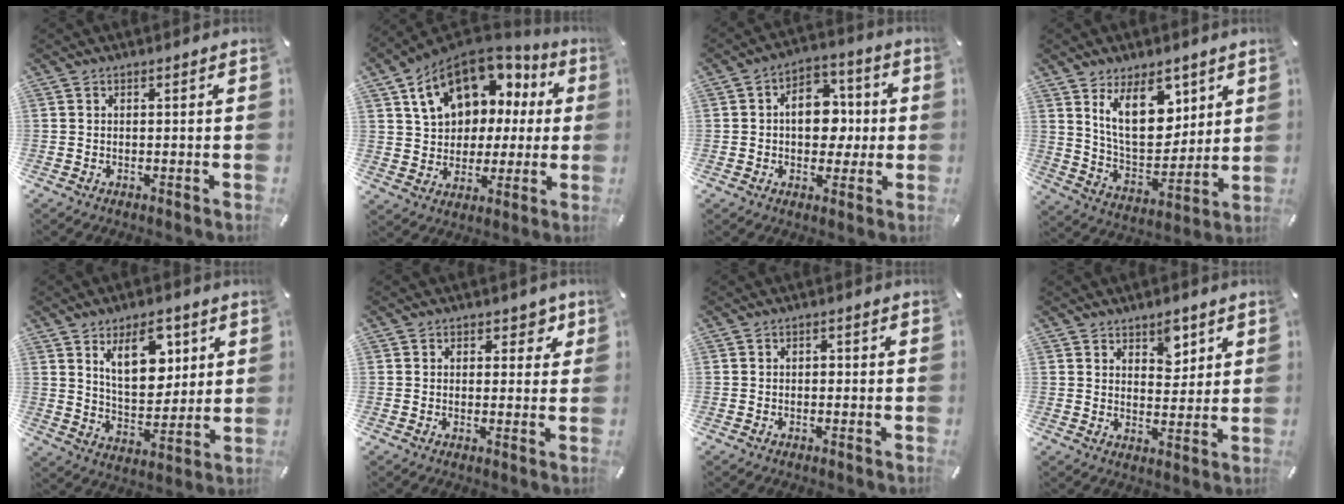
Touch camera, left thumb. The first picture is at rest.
{"total": 16.5, "force": [7.5, 11.9, 8.5], "torque": [-0.152, -0.030, 0.142]}
{"total": 11.4, "force": [0.0, 8.4, 7.8], "torque": [-0.105, 0.010, -0.002]}
{"total": 15.6, "force": [8.0, 8.9, 9.9], "torque": [-0.162, -0.032, 0.145]}
{"total": 12.7, "force": [6.5, 7.3, 8.1], "torque": [-0.115, -0.020, 0.113]}
{"total": 3.9, "force": [1.8, 2.7, 2.1], "torque": [0.003, -0.009, 0.021]}
{"total": 0.8, "force": [-0.2, 0.6, 0.4], "torque": [-0.008, 0.003, -0.005]}
{"total": 5.4, "force": [3.8, 3.3, 1.9], "torque": [-0.001, -0.024, 0.061]}